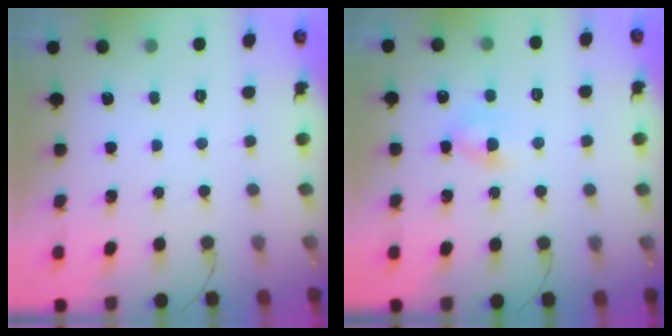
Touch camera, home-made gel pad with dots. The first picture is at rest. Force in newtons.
{"total": 3.5, "press": 3.3, "slide": 1.2}